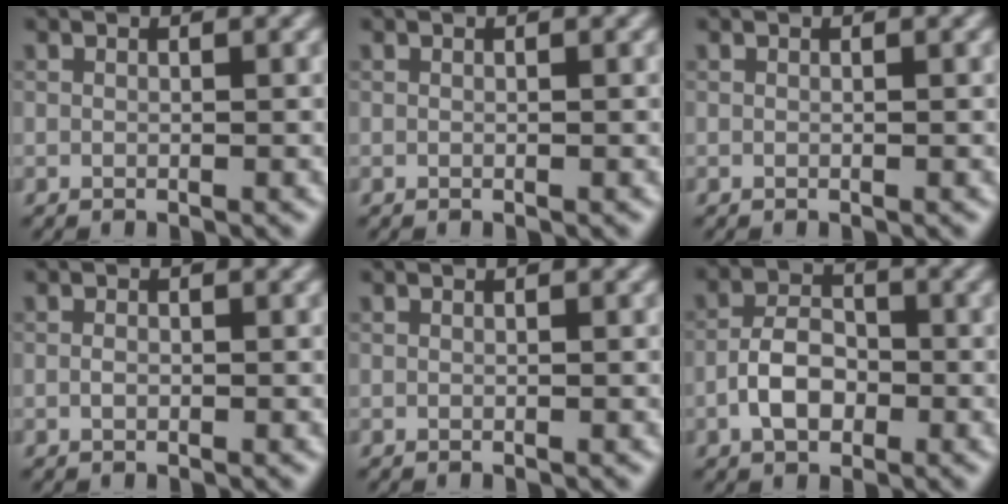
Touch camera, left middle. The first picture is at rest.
{"total": 0.0}
{"total": 0.0}
{"total": 0.6, "force": [-0.2, 0.4, 0.5], "torque": [-0.010, 0.001, -0.003]}
{"total": 0.0}
{"total": 4.0, "force": [-1.5, 2.4, 2.7], "torque": [-0.047, 0.008, -0.032]}